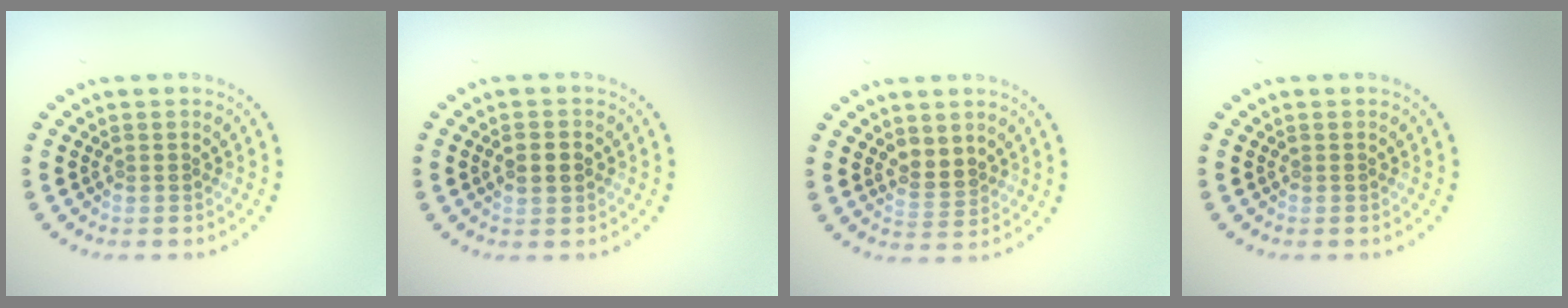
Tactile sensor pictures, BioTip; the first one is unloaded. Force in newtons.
{"total": 2.5, "press": 2.5, "slide": 0.1}
{"total": 2.0, "press": 1.8, "slide": 0.8}
{"total": 0.0}